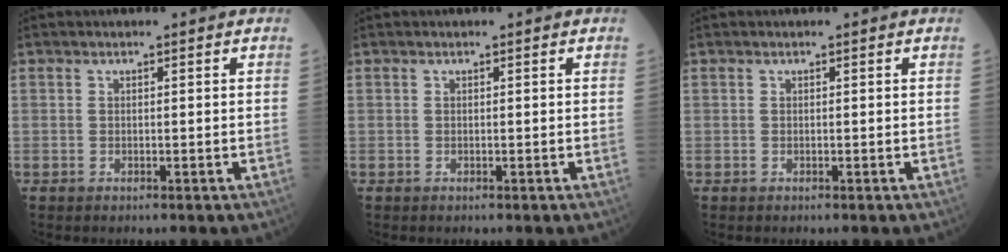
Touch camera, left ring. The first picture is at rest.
{"total": 0.0}
{"total": 0.0}